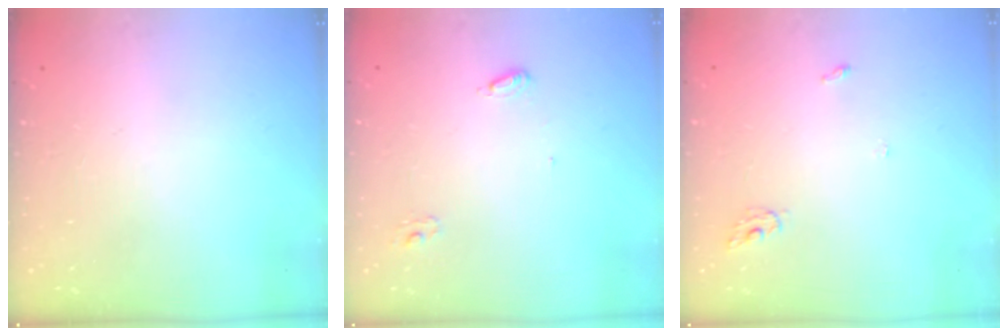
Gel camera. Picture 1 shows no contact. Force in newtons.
{"total": 4.2, "press": 4.2, "slide": 0.3}
{"total": 3.3, "press": 3.3, "slide": 0.2}